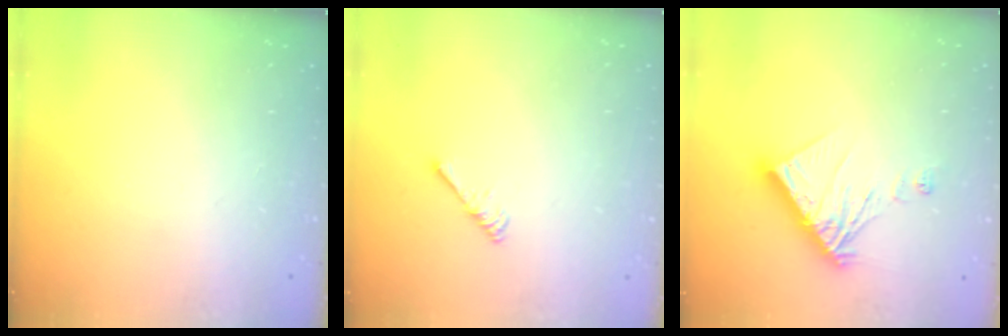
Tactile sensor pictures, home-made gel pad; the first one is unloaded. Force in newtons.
{"total": 2.5, "press": 2.5, "slide": 0.4}
{"total": 11.1, "press": 11.0, "slide": 1.3}